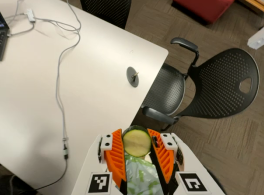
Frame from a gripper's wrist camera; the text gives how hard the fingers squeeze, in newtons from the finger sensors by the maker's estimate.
{"total": 11.2, "left": 10.9, "right": 11.5}